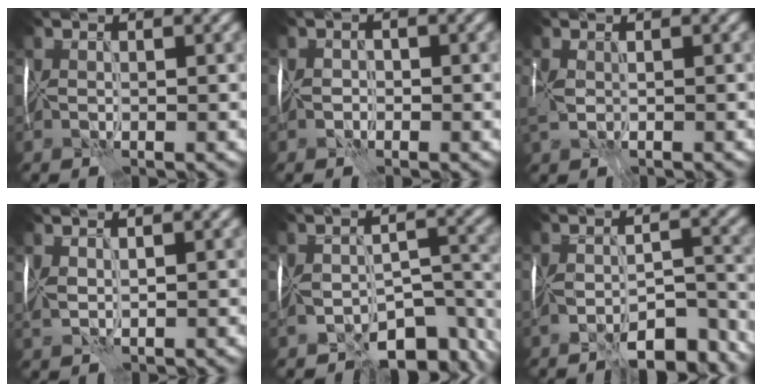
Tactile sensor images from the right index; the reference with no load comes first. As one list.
[{"total": 0.8, "force": [-0.5, 0.6, 0.2], "torque": [-0.001, 0.007, -0.012]}, {"total": 2.6, "force": [-0.3, 1.4, 2.2], "torque": [-0.050, -0.003, -0.004]}, {"total": 0.8, "force": [0.5, 0.1, 0.6], "torque": [-0.016, 0.005, 0.012]}, {"total": 7.5, "force": [-5.6, 3.2, 3.9], "torque": [-0.042, -0.014, -0.086]}, {"total": 7.6, "force": [-6.2, 2.0, 3.9], "torque": [-0.048, 0.005, -0.095]}]